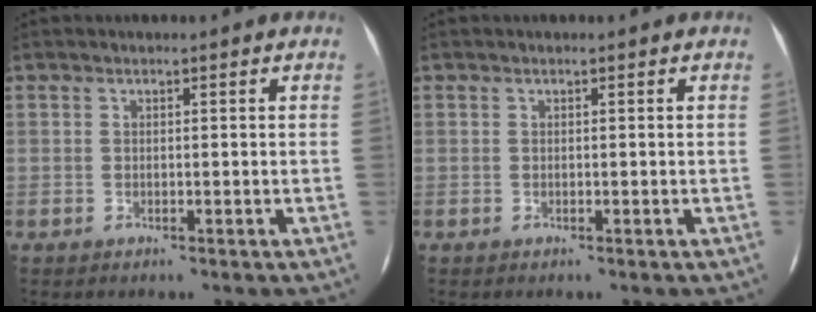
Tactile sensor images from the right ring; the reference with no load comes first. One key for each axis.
{"total": 0.0}